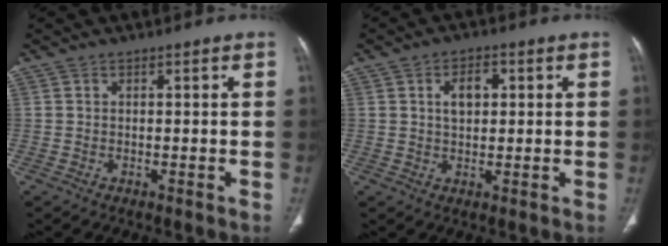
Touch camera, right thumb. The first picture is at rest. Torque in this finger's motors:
{"motor_torque": [-0.38, 0.56, 0.53, 0.26, 0.16]}